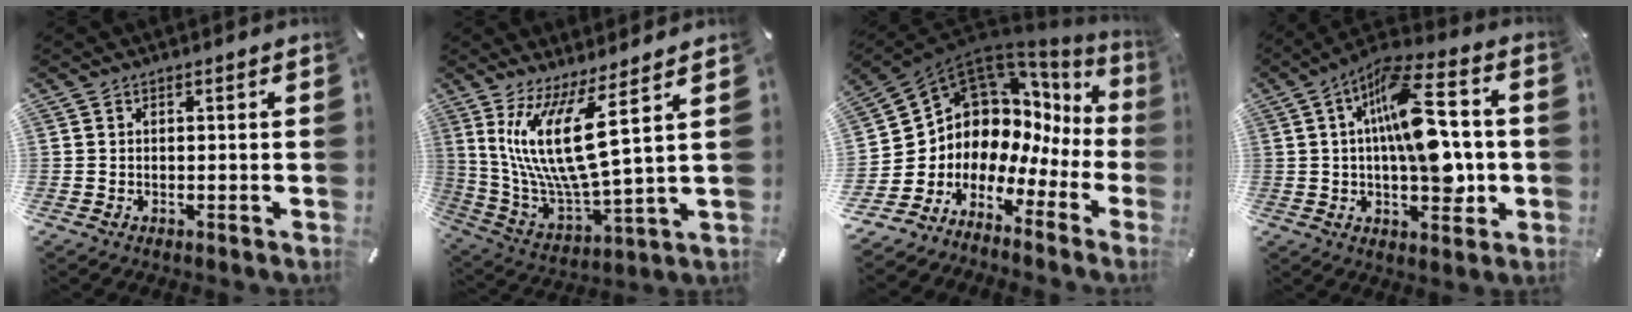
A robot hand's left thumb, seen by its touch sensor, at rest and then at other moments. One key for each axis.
{"total": 16.9, "fx": 5.9, "fy": 4.0, "fz": 15.4, "tx": -0.341, "ty": -0.037, "tz": 0.089}
{"total": 7.0, "fx": 3.8, "fy": 5.9, "fz": 0.2, "tx": -0.029, "ty": -0.085, "tz": 0.075}
{"total": 18.3, "fx": 1.3, "fy": 9.0, "fz": 15.9, "tx": -0.251, "ty": -0.003, "tz": 0.021}